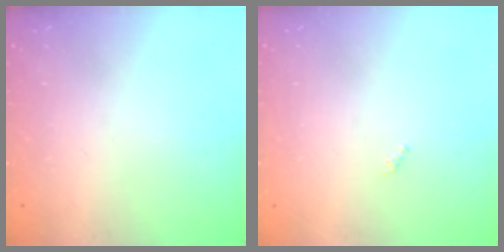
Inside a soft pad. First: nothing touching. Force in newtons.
{"total": 0.0}